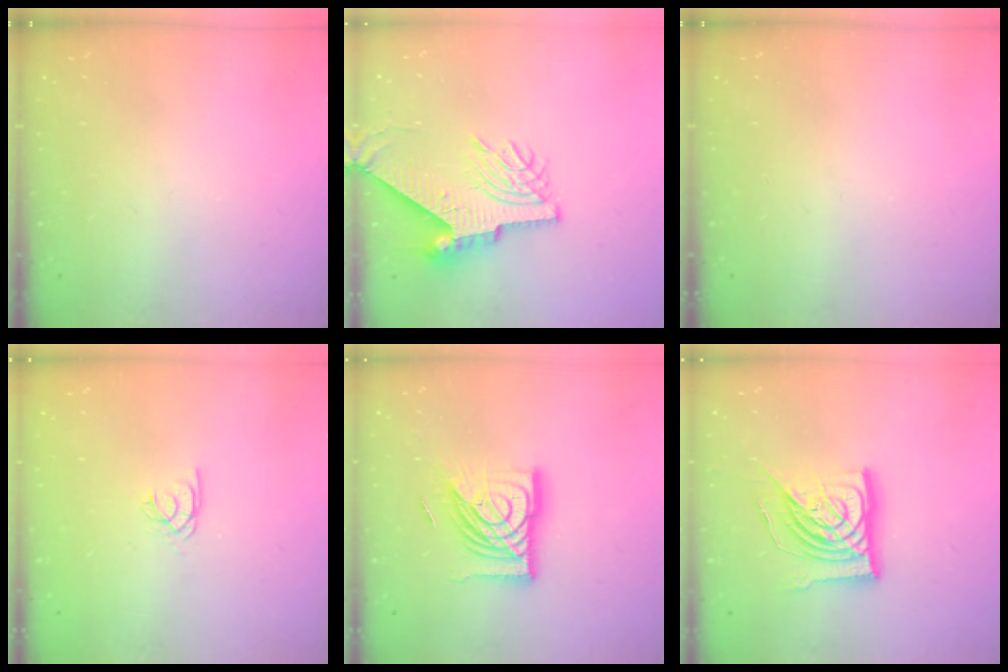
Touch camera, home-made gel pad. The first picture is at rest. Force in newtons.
{"total": 10.8, "press": 10.7, "slide": 1.4}
{"total": 0.0}
{"total": 2.6, "press": 2.6, "slide": 0.1}
{"total": 19.6, "press": 19.5, "slide": 2.2}
{"total": 18.6, "press": 18.5, "slide": 2.2}